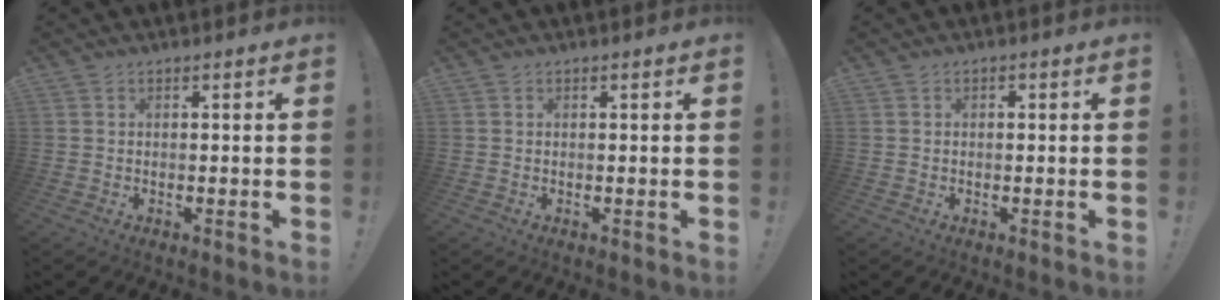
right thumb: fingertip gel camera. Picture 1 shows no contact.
{"total": 0.0}
{"total": 0.6, "force": [-0.3, 0.5, 0.2], "torque": [-0.007, 0.004, -0.006]}